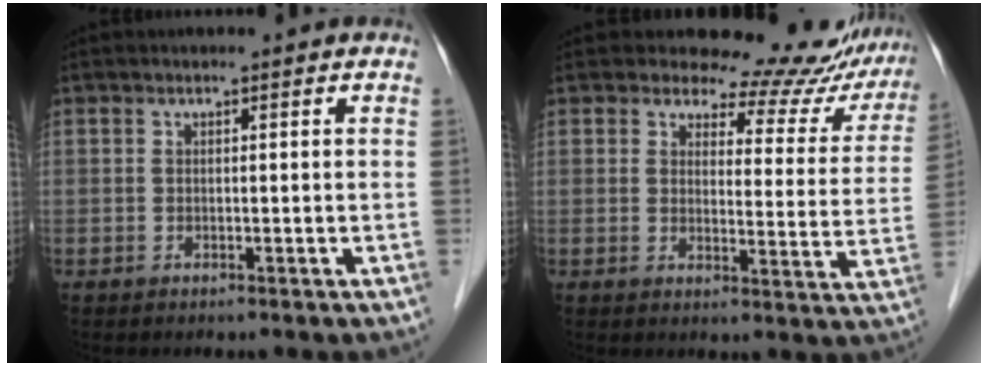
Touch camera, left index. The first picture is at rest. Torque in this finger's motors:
{"motor_torque": [1.06, -1.08, 0.09, 0.00]}